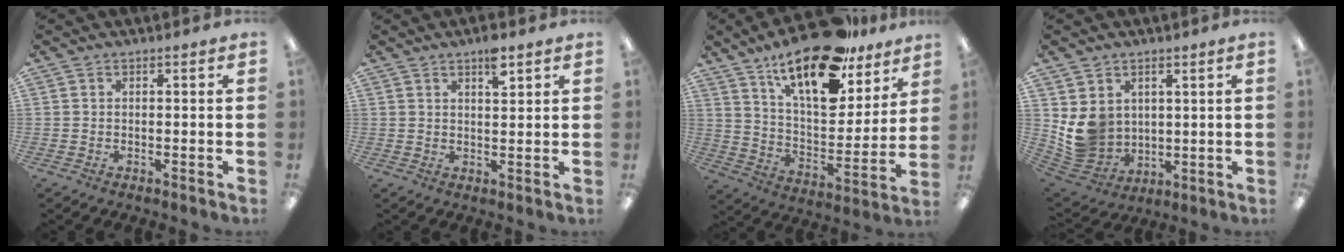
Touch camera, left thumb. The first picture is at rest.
{"total": 4.7, "force": [3.2, 1.5, 3.1], "torque": [-0.045, -0.012, 0.051]}
{"total": 21.0, "force": [14.8, 8.1, 12.4], "torque": [-0.210, -0.089, 0.255]}
{"total": 9.2, "force": [2.9, 8.4, 2.6], "torque": [-0.070, -0.018, 0.065]}